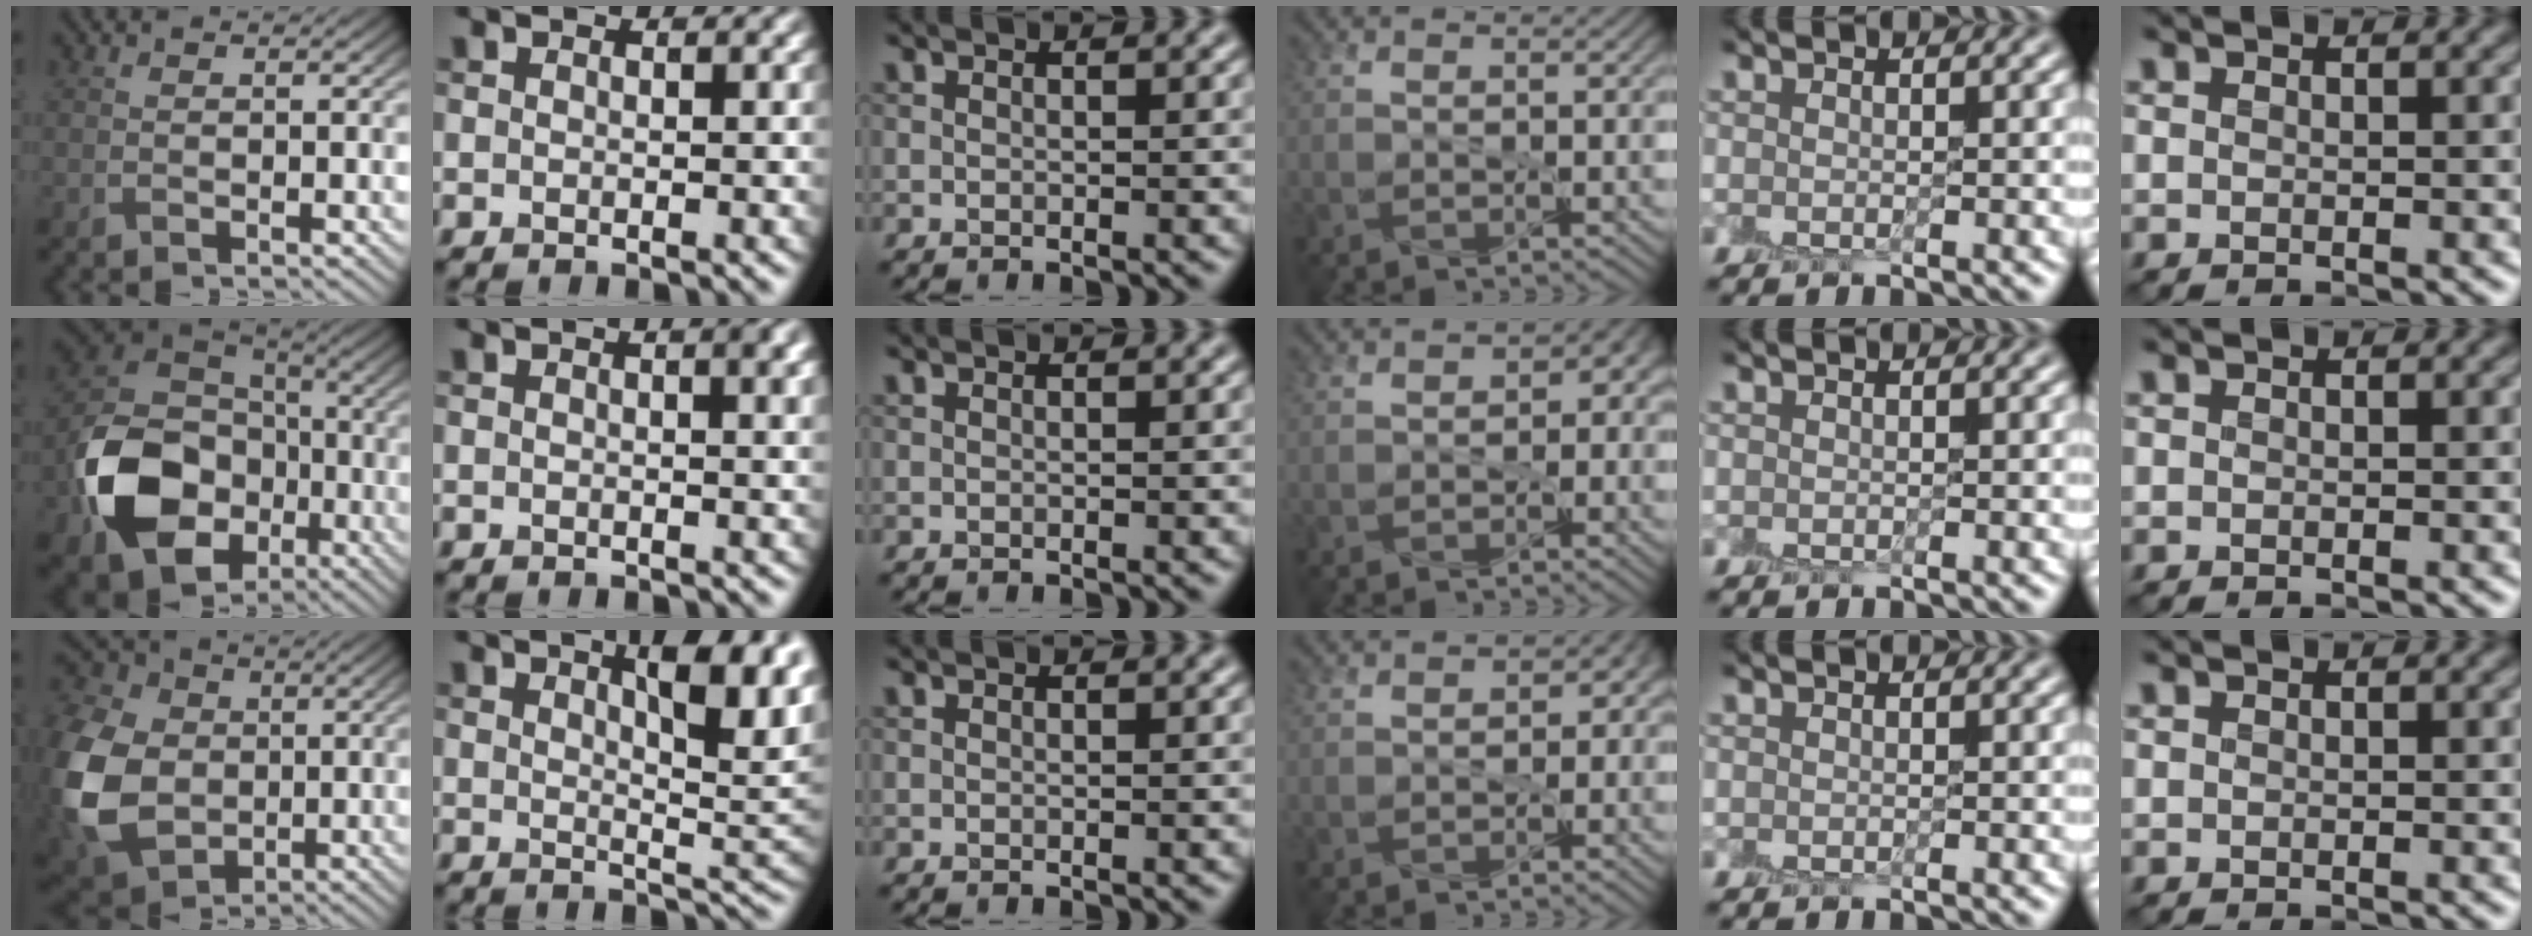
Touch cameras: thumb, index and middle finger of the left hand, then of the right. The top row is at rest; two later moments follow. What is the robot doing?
{"motion": "peel", "object": "lint roller sheet"}